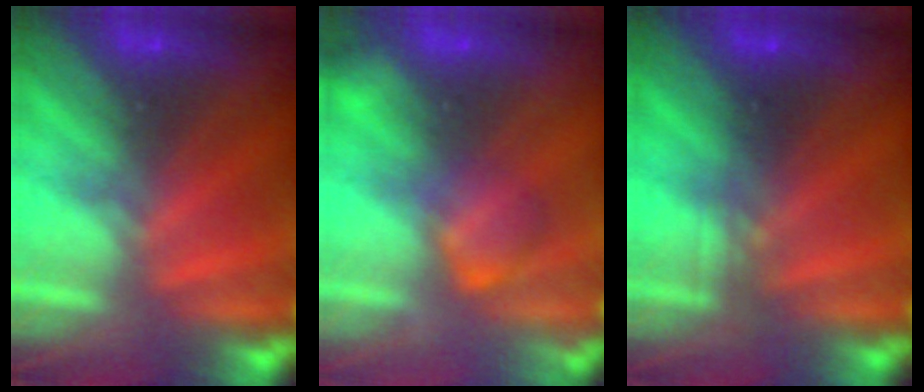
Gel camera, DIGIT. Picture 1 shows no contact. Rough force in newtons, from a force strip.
{"total": 2.4}
{"total": 2.3}